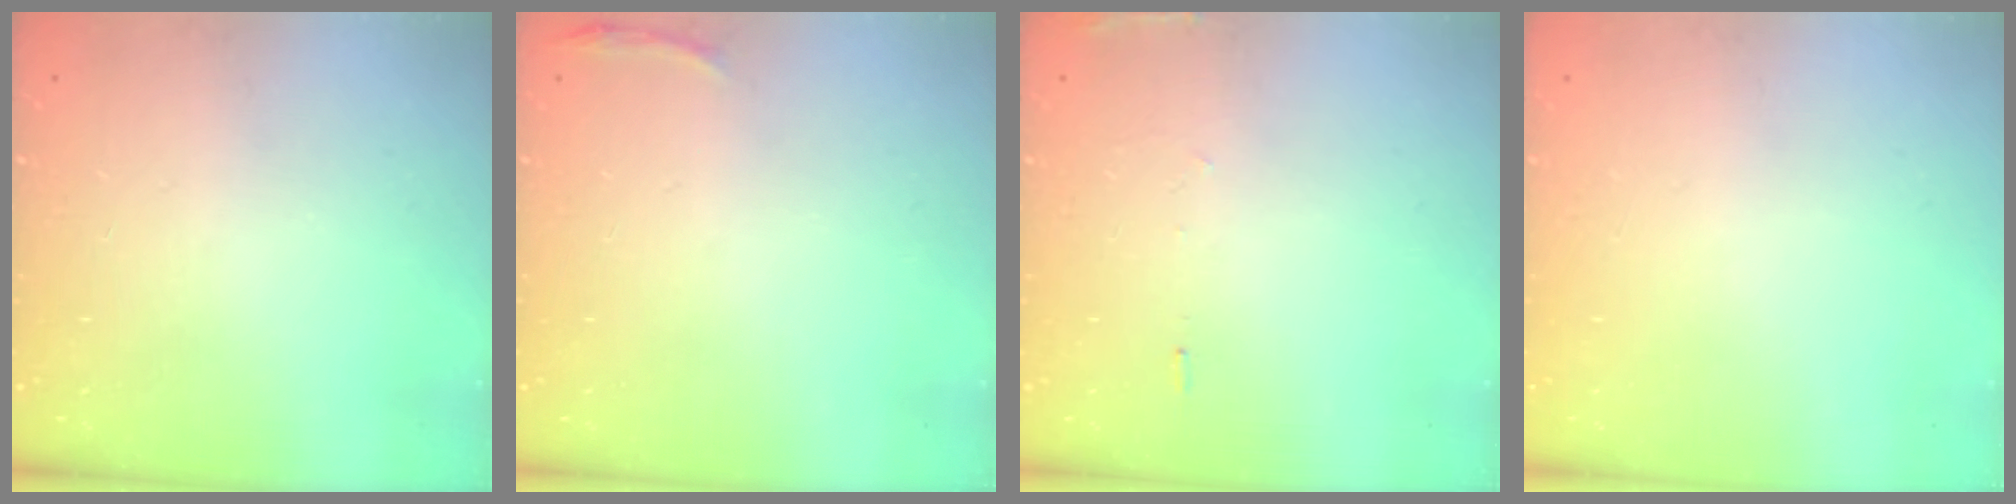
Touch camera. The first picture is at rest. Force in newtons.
{"total": 3.0, "press": 1.9, "slide": 2.3}
{"total": 5.9, "press": 5.7, "slide": 1.6}
{"total": 0.0}